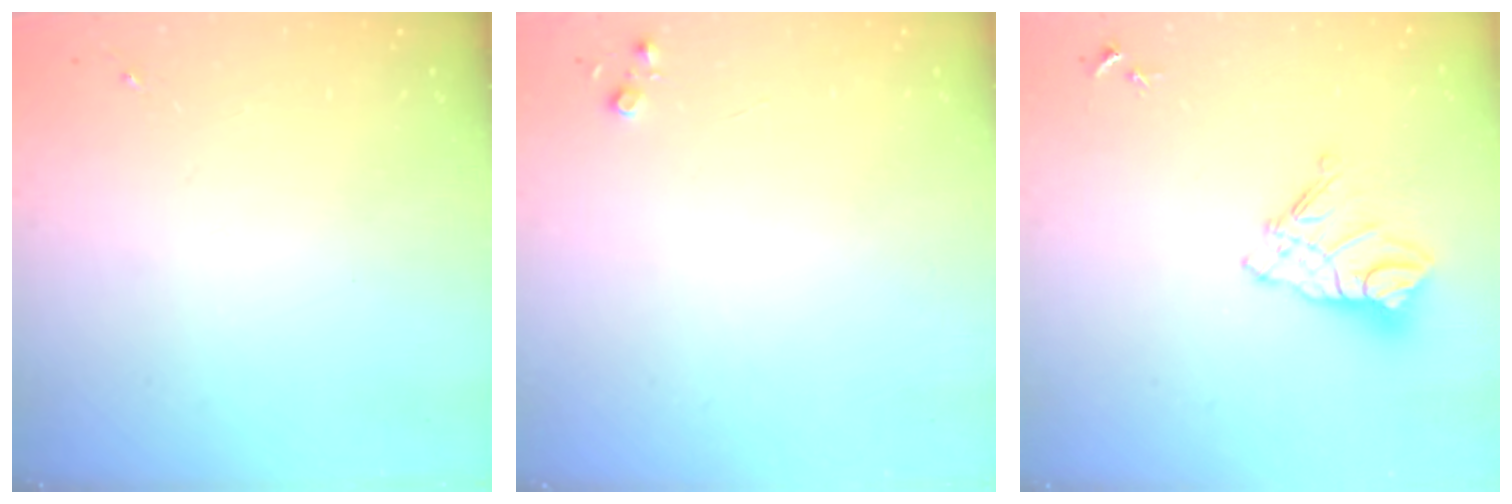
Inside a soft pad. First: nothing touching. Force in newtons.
{"total": 3.6, "press": 3.6, "slide": 0.4}
{"total": 12.6, "press": 12.5, "slide": 1.3}